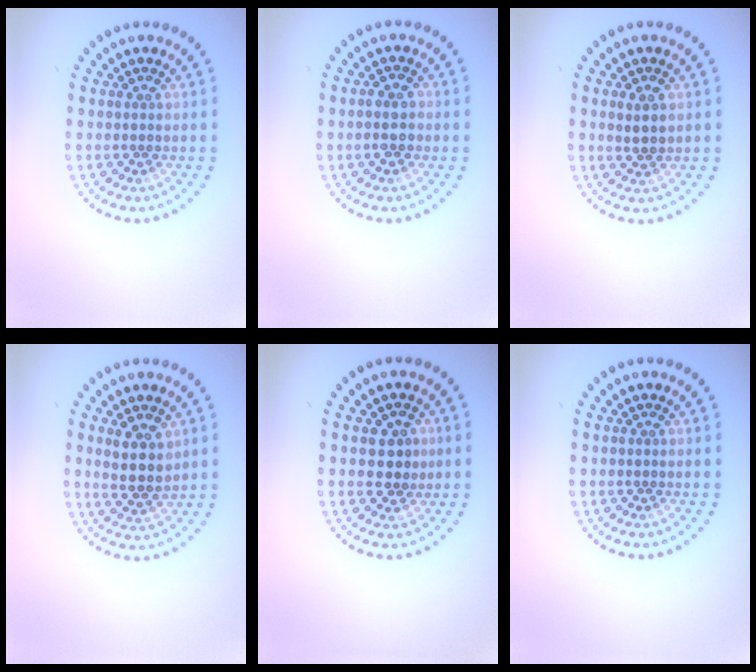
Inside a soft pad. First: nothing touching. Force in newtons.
{"total": 2.3, "press": 2.2, "slide": 0.8}
{"total": 1.3, "press": 1.3, "slide": 0.3}
{"total": 3.2, "press": 3.0, "slide": 1.3}
{"total": 2.4, "press": 2.3, "slide": 0.8}
{"total": 0.0}